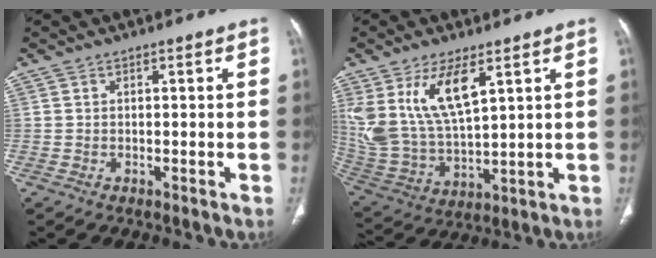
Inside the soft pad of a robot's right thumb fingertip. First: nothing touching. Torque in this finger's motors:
{"motor_torque": [0.51, 1.54, 0.73, 0.78, 0.20]}